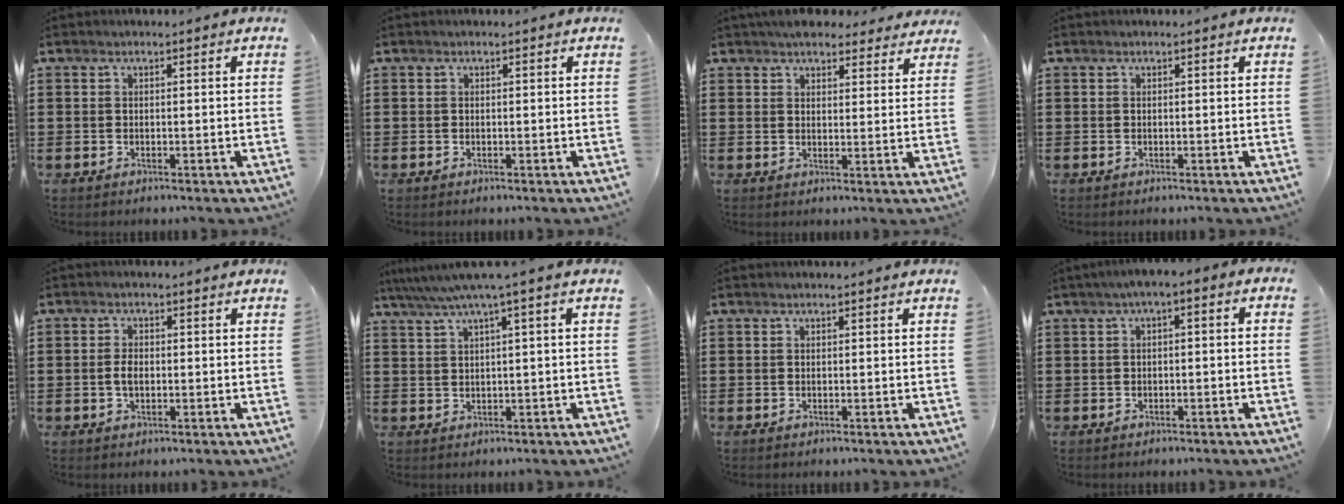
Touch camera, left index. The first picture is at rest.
{"total": 0.0}
{"total": 4.5, "force": [4.2, 1.4, 1.0], "torque": [-0.024, -0.009, 0.078]}
{"total": 0.0}
{"total": 2.3, "force": [-0.2, 1.2, 1.9], "torque": [-0.046, 0.001, -0.008]}
{"total": 3.7, "force": [1.5, -0.5, 3.4], "torque": [-0.068, -0.008, 0.022]}
{"total": 0.0}
{"total": 2.4, "force": [-1.9, 0.6, 1.4], "torque": [-0.026, 0.005, -0.042]}